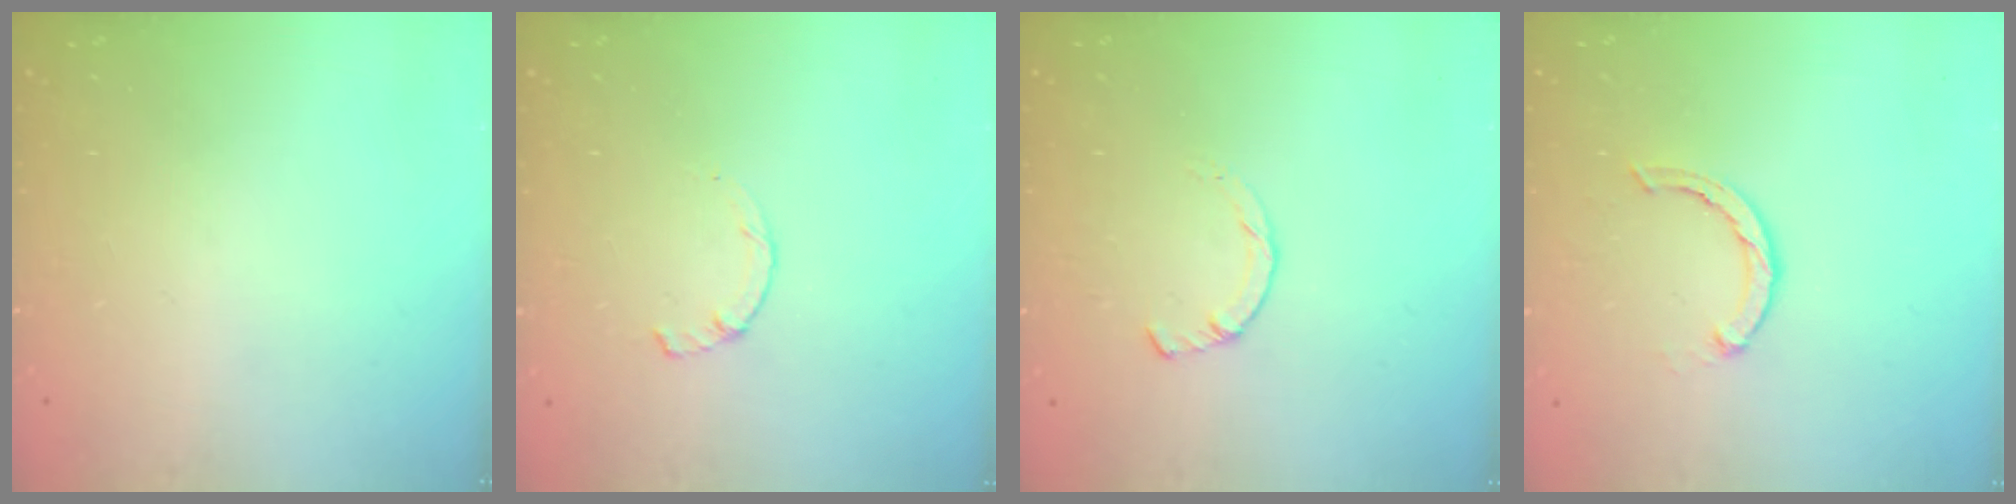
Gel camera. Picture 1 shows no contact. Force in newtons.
{"total": 1.7, "press": 1.7, "slide": 0.3}
{"total": 2.3, "press": 2.3, "slide": 0.1}
{"total": 2.1, "press": 2.0, "slide": 0.4}